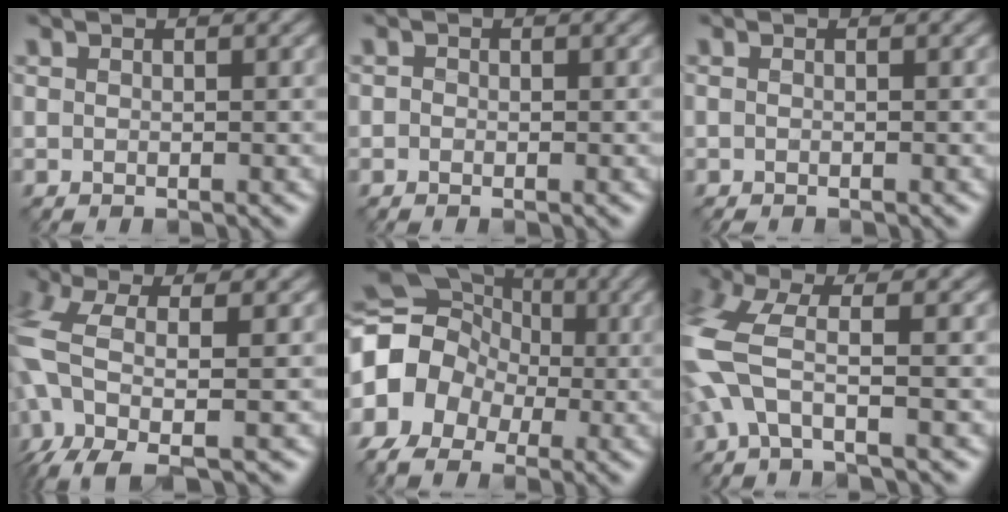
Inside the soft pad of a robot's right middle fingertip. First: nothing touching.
{"total": 0.6, "force": [-0.1, 0.6, -0.1], "torque": [0.001, 0.009, -0.002]}
{"total": 0.5, "force": [-0.4, 0.2, 0.3], "torque": [-0.008, 0.005, -0.006]}
{"total": 7.8, "force": [-3.0, 2.8, 6.6], "torque": [-0.159, 0.000, -0.064]}
{"total": 12.1, "force": [-2.5, 10.1, 6.2], "torque": [-0.132, 0.013, -0.071]}
{"total": 6.2, "force": [-1.0, 2.3, 5.7], "torque": [-0.157, 0.014, -0.030]}